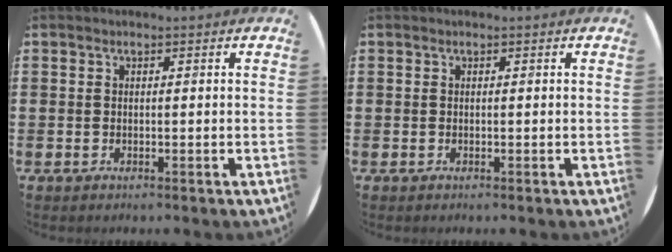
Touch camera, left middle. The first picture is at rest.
{"total": 0.0}